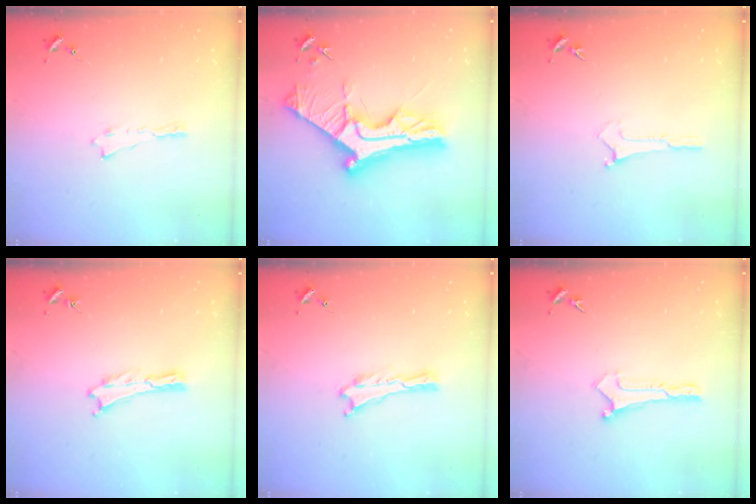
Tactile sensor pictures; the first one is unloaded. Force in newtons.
{"total": 13.9, "press": 13.9, "slide": 1.2}
{"total": 0.0}
{"total": 0.0}
{"total": 0.0}
{"total": 0.0}